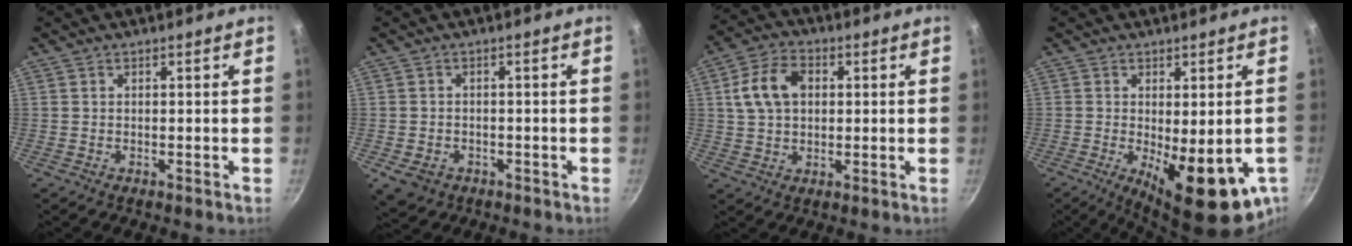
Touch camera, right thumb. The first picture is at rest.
{"total": 4.9, "force": [-2.0, 3.7, 2.4], "torque": [-0.037, 0.010, -0.020]}
{"total": 9.9, "force": [1.9, 7.0, 6.8], "torque": [-0.112, 0.015, 0.026]}
{"total": 15.3, "force": [-4.1, 5.4, 13.7], "torque": [-0.168, -0.020, -0.039]}